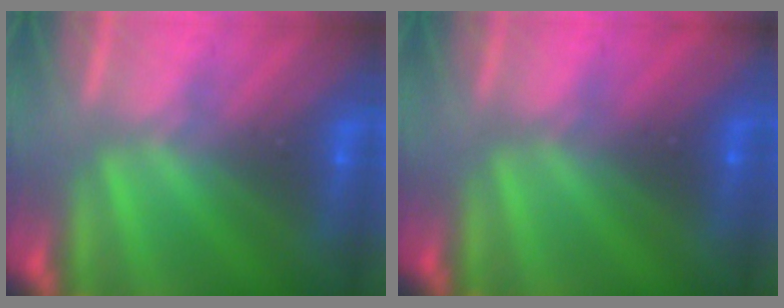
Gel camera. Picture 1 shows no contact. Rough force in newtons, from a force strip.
{"total": 2.1}